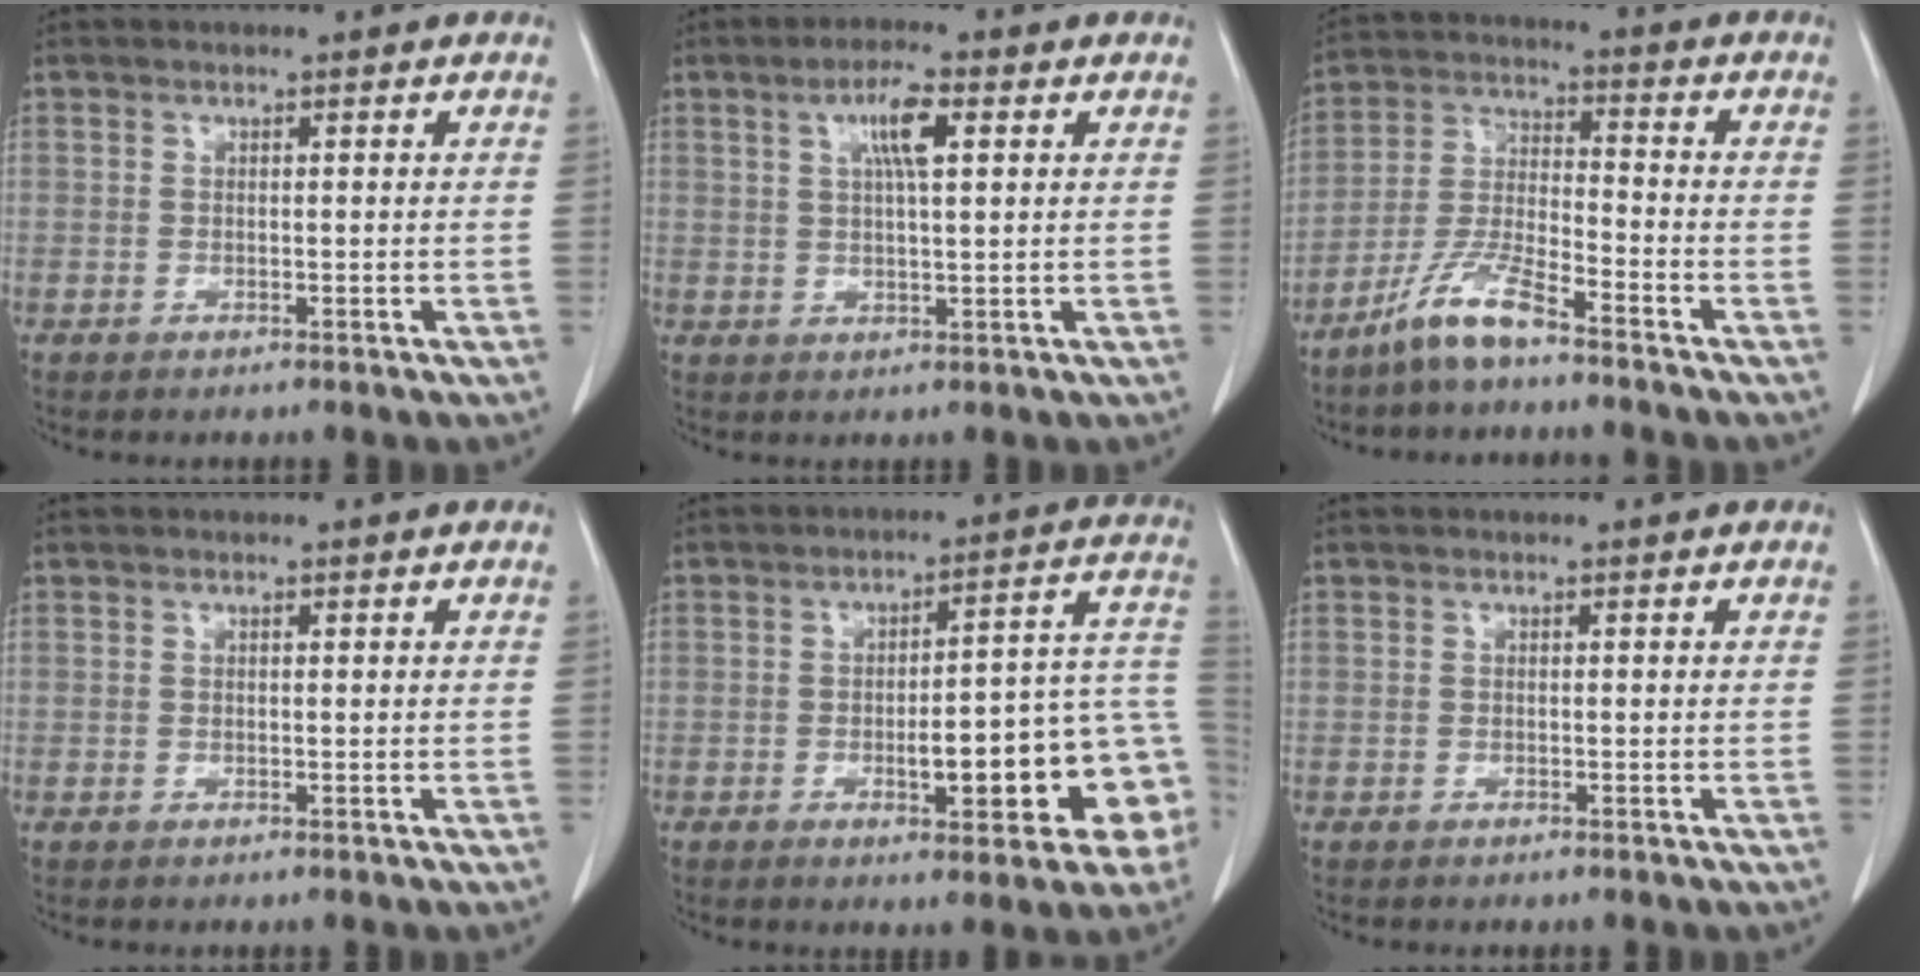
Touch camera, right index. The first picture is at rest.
{"total": 5.4, "force": [2.0, 0.7, 4.9], "torque": [-0.091, 0.003, 0.036]}
{"total": 8.2, "force": [-6.2, 0.9, 5.3], "torque": [-0.119, -0.013, -0.129]}
{"total": 0.0}
{"total": 15.1, "force": [-4.1, 3.4, 14.1], "torque": [-0.128, 0.042, -0.042]}
{"total": 0.0}